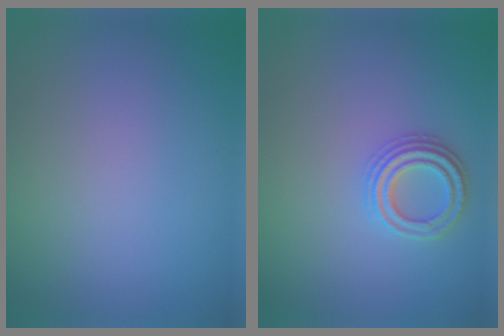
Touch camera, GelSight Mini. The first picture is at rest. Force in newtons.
{"total": 2.7, "press": 2.6, "slide": 0.8}